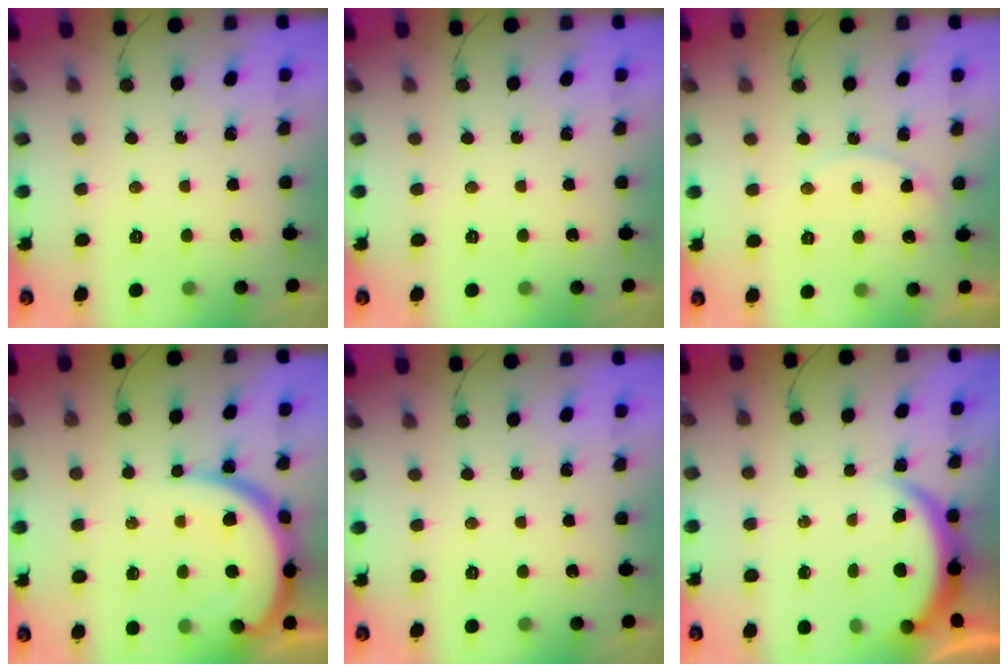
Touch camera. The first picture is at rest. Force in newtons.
{"total": 0.0}
{"total": 6.7, "press": 6.7, "slide": 0.7}
{"total": 13.1, "press": 13.0, "slide": 1.0}
{"total": 0.0}
{"total": 3.9, "press": 3.9, "slide": 0.2}